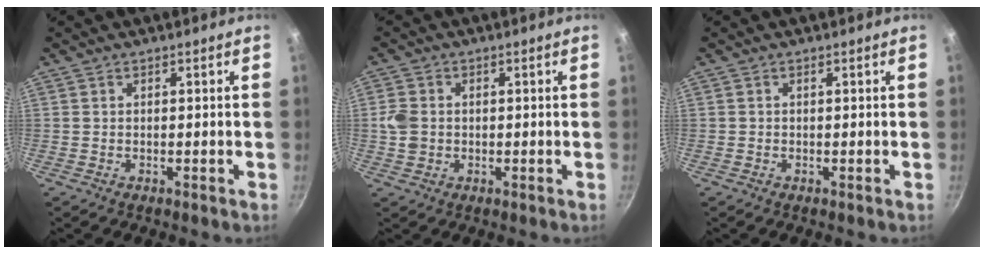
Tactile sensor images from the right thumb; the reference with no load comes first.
{"total": 4.3, "force": [0.1, 3.6, 2.4], "torque": [-0.042, 0.003, -0.001]}
{"total": 0.0}